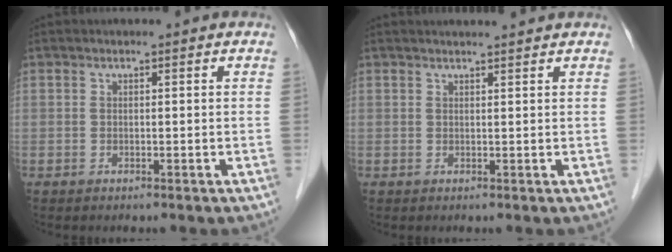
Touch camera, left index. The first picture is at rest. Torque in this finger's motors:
{"motor_torque": [0.86, -1.24, 0.02, 0.01]}